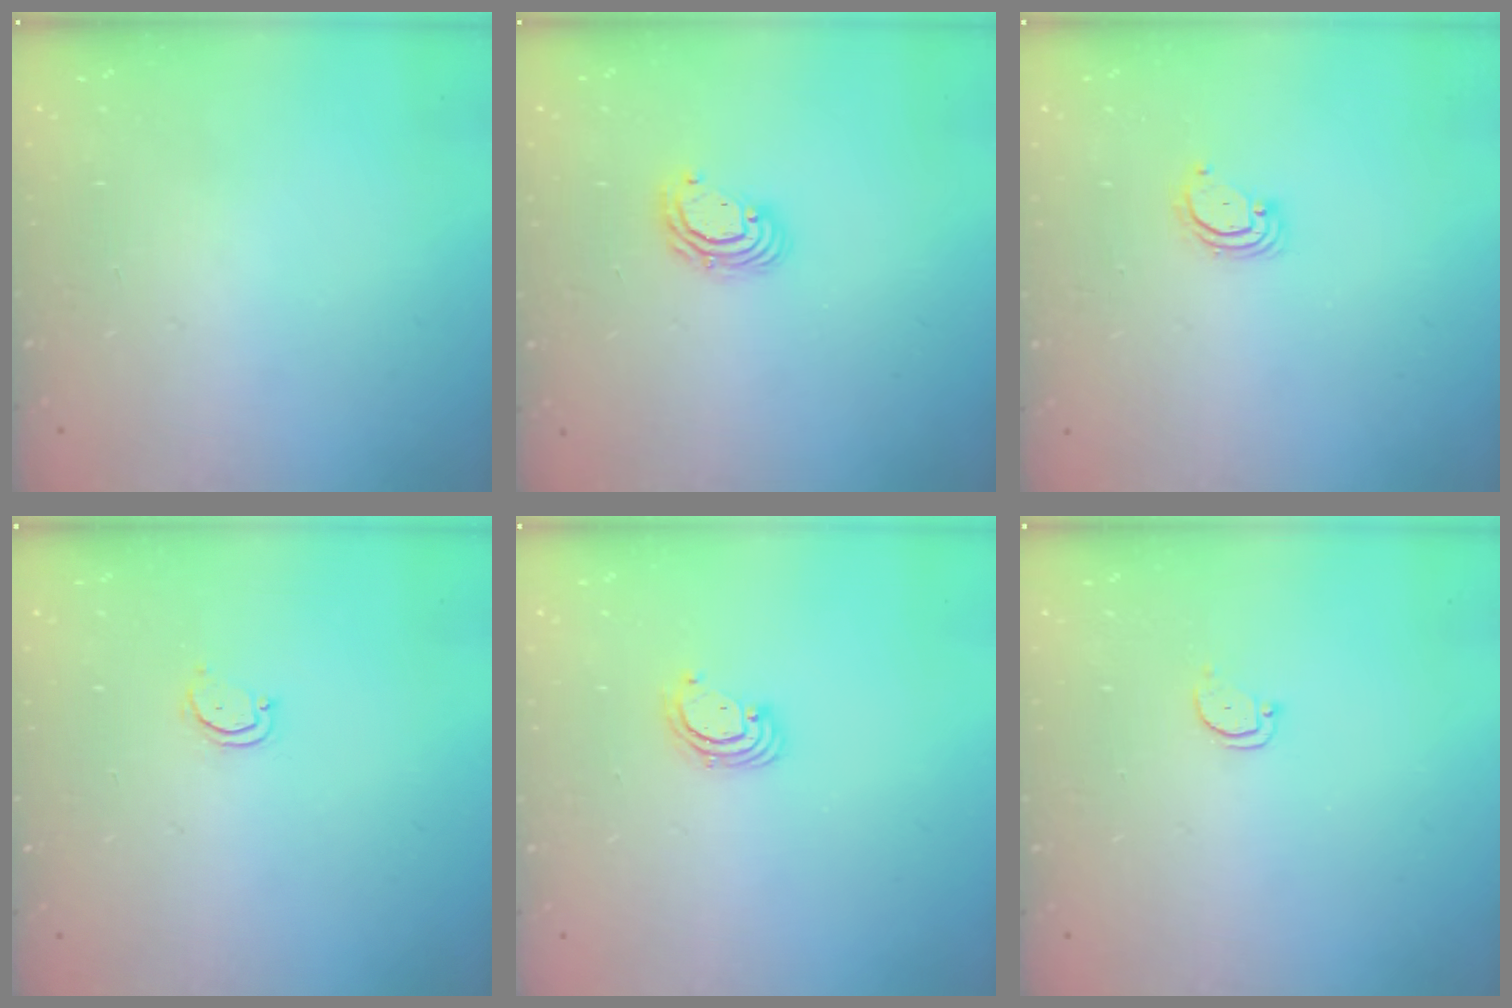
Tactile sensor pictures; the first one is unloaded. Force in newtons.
{"total": 5.7, "press": 5.7, "slide": 0.2}
{"total": 2.8, "press": 2.8, "slide": 0.2}
{"total": 2.7, "press": 2.7, "slide": 0.3}
{"total": 3.4, "press": 3.4, "slide": 0.3}
{"total": 2.0, "press": 2.0, "slide": 0.2}